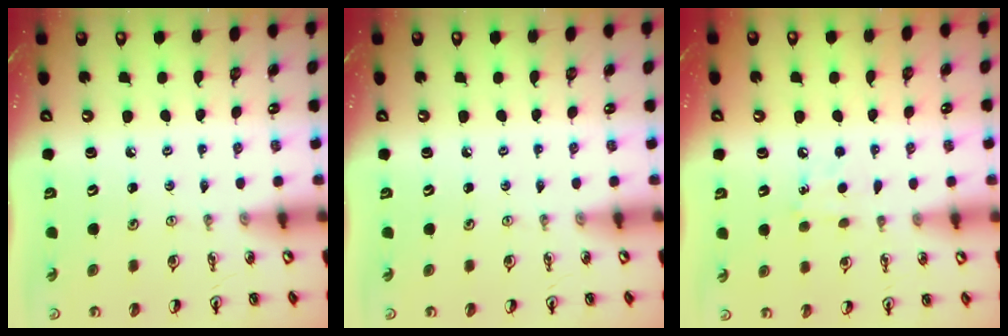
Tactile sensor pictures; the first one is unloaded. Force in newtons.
{"total": 0.0}
{"total": 7.1, "press": 7.1, "slide": 0.9}